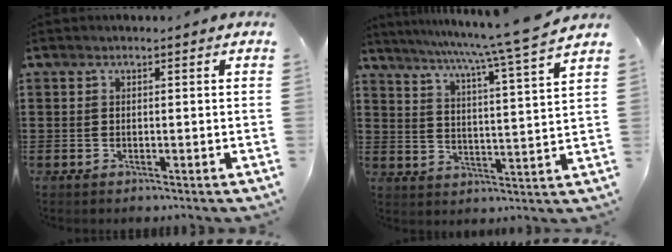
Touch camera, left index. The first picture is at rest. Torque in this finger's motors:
{"motor_torque": [1.31, -0.83, 0.08, -0.05]}